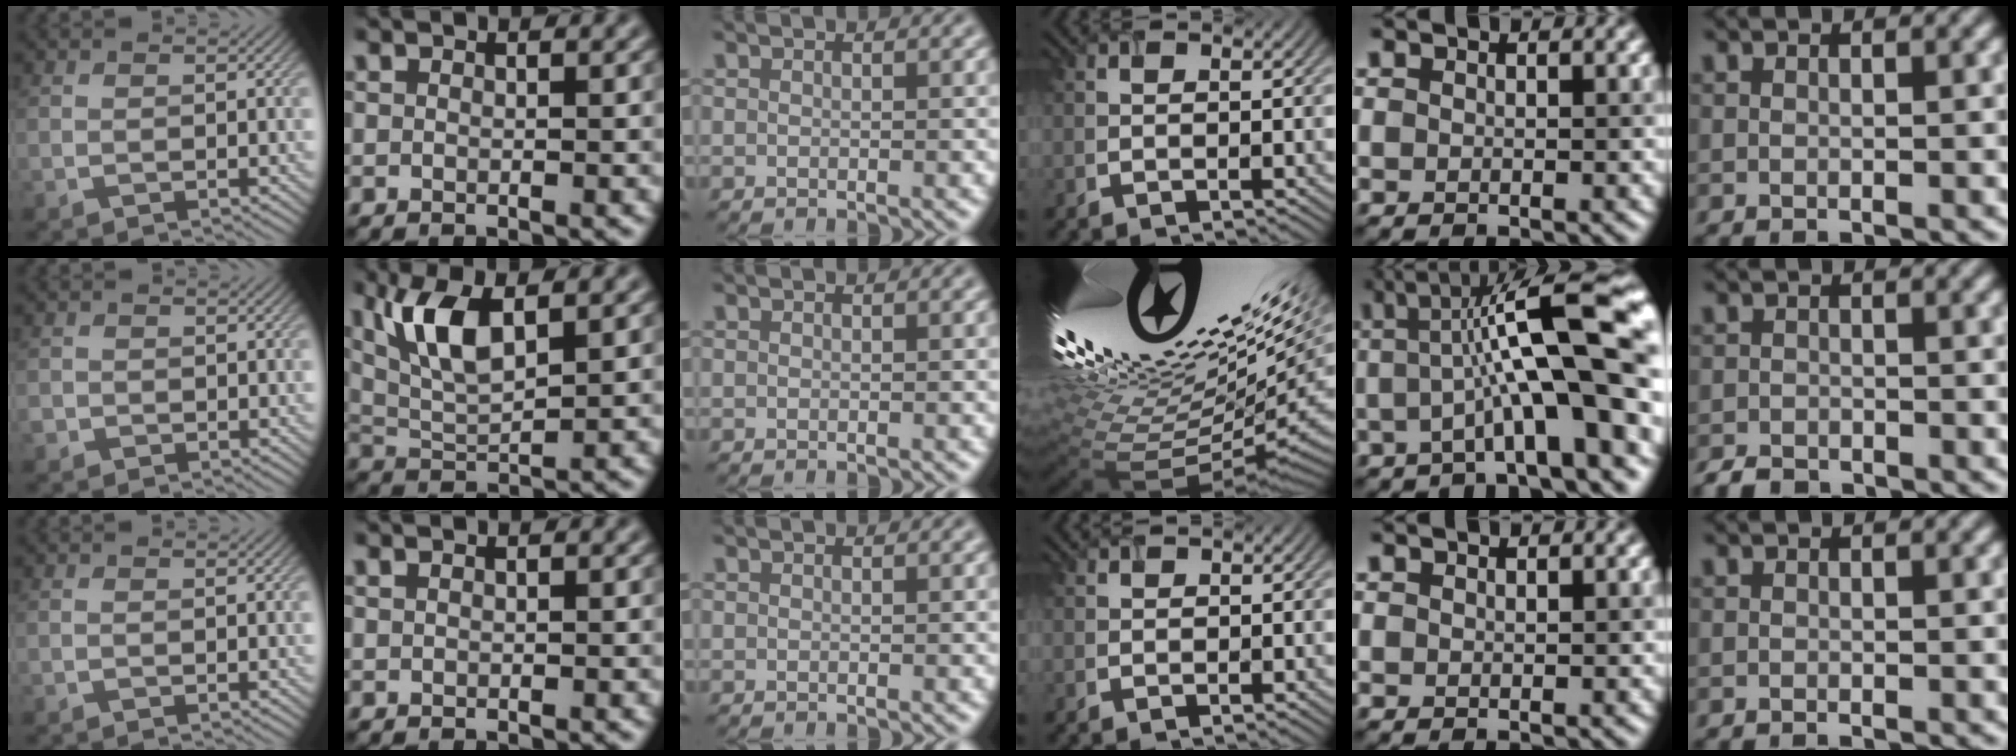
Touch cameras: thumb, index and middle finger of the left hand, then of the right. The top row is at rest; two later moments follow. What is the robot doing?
{"motion": "screw", "object": "timer"}